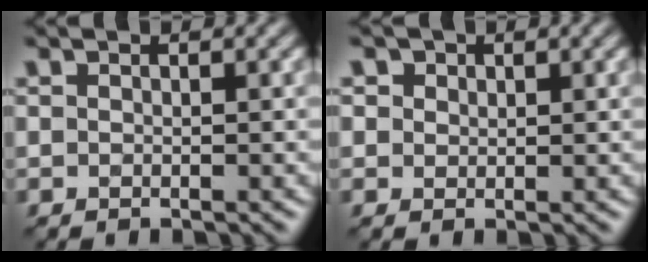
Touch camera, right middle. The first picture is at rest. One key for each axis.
{"total": 3.1, "fx": 1.7, "fy": 2.3, "fz": 1.2, "tx": -0.025, "ty": 0.010, "tz": 0.015}